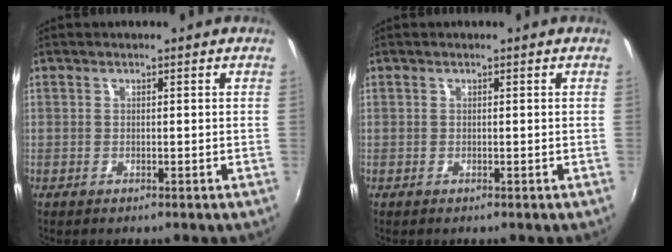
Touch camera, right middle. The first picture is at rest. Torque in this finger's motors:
{"motor_torque": [-0.06, 0.07, 0.00, 0.00]}